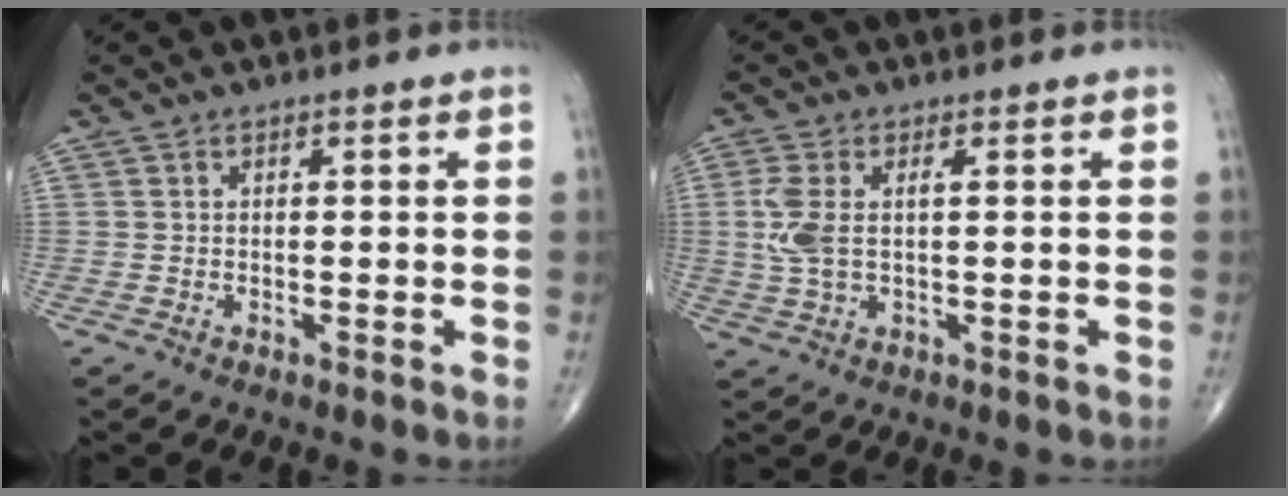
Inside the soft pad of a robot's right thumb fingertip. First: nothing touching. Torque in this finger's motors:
{"motor_torque": [1.02, 1.18, 0.87, 0.37, 0.10]}